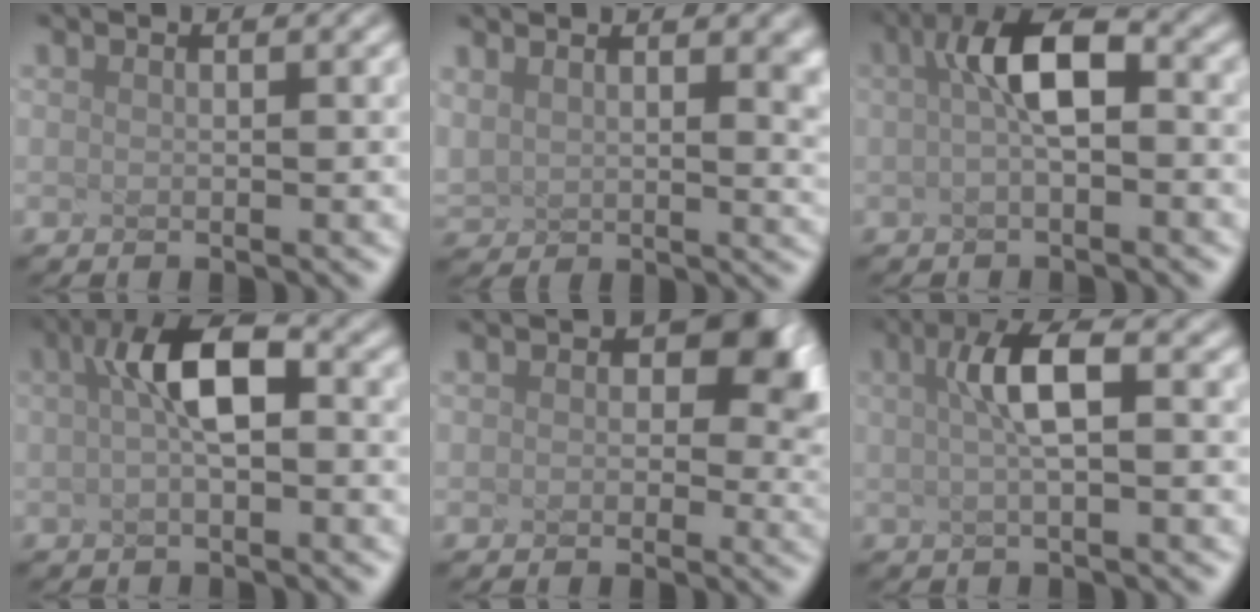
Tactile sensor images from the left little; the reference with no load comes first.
{"total": 6.1, "force": [3.5, 2.8, 4.2], "torque": [-0.101, 0.000, 0.098]}
{"total": 3.2, "force": [-0.9, 0.2, 3.0], "torque": [-0.085, 0.006, 0.016]}
{"total": 3.3, "force": [-0.8, 0.3, 3.2], "torque": [-0.087, 0.006, 0.019]}
{"total": 4.4, "force": [0.5, 2.8, 3.4], "torque": [-0.072, -0.009, 0.045]}
{"total": 2.7, "force": [-0.8, -0.2, 2.6], "torque": [-0.074, 0.004, 0.021]}